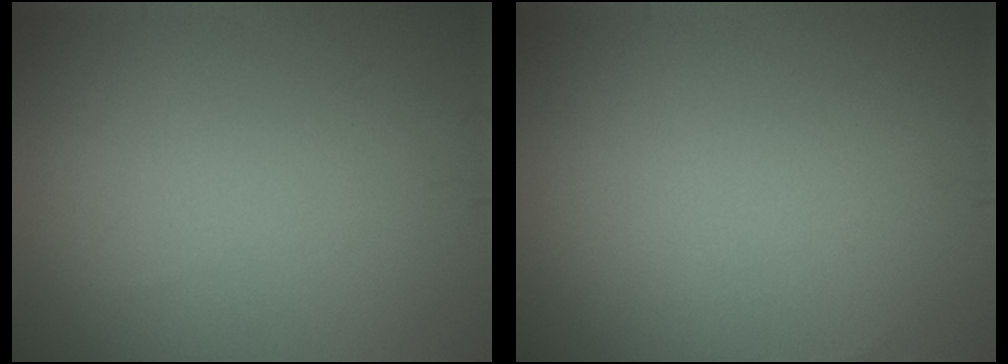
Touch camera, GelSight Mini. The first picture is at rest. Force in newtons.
{"total": 0.0}